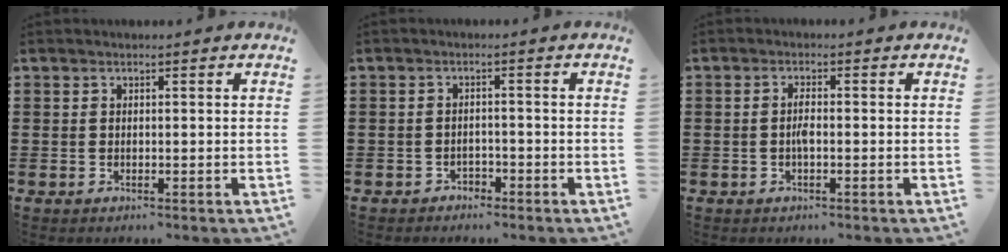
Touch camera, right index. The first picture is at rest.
{"total": 1.7, "force": [-1.5, 0.7, -0.1], "torque": [-0.006, 0.002, -0.034]}
{"total": 2.0, "force": [-0.4, 0.5, 1.8], "torque": [-0.043, 0.000, -0.010]}